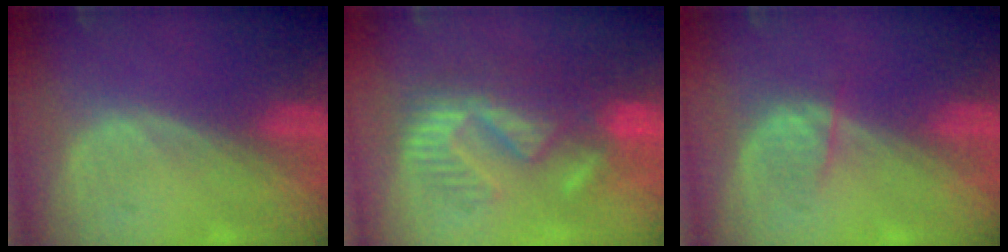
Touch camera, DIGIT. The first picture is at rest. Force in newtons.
{"total": 9.0, "press": 8.8, "slide": 1.9}
{"total": 1.9, "press": 1.9, "slide": 0.4}